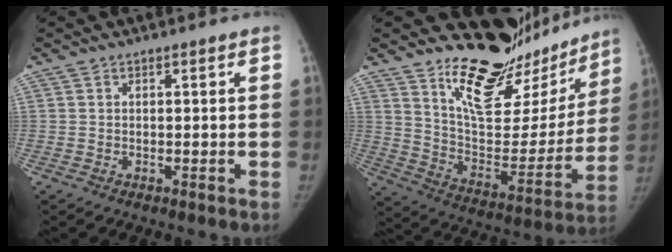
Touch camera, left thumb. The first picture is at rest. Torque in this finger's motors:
{"motor_torque": [0.90, 0.32, 1.39, -1.38, 0.13]}